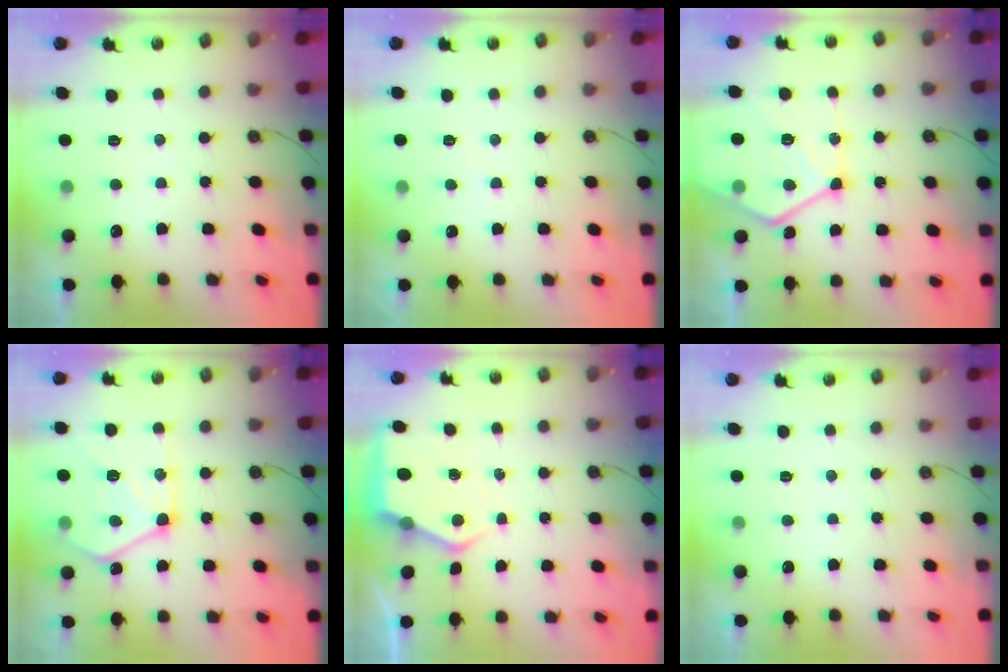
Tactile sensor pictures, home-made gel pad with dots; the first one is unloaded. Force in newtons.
{"total": 2.8, "press": 2.8, "slide": 0.4}
{"total": 16.5, "press": 16.4, "slide": 1.4}
{"total": 17.1, "press": 17.1, "slide": 1.6}
{"total": 5.9, "press": 5.8, "slide": 0.6}
{"total": 0.0}